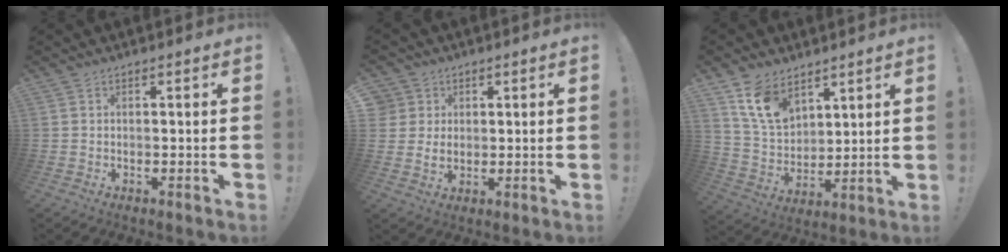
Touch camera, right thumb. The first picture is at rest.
{"total": 4.8, "force": [1.7, 4.4, 1.1], "torque": [-0.019, -0.008, 0.033]}
{"total": 12.3, "force": [8.0, 7.6, 5.6], "torque": [-0.107, -0.040, 0.159]}